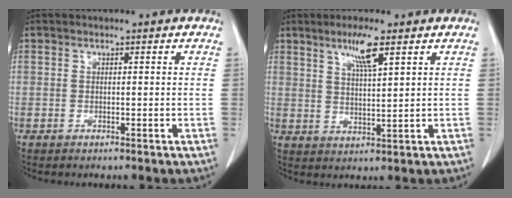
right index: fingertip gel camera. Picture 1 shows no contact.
{"total": 5.6, "force": [3.3, 0.1, 4.6], "torque": [-0.086, -0.004, 0.060]}